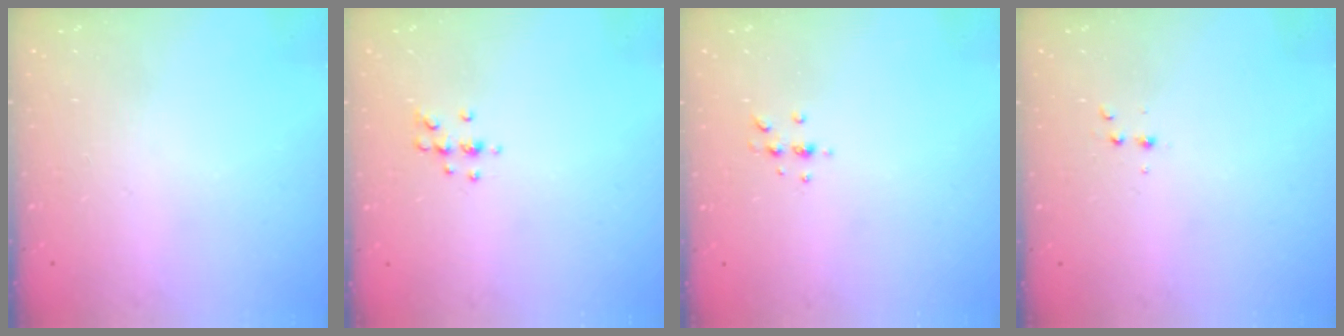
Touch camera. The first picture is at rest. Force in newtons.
{"total": 5.5, "press": 5.2, "slide": 1.6}
{"total": 4.1, "press": 3.7, "slide": 1.7}
{"total": 2.9, "press": 2.7, "slide": 1.1}